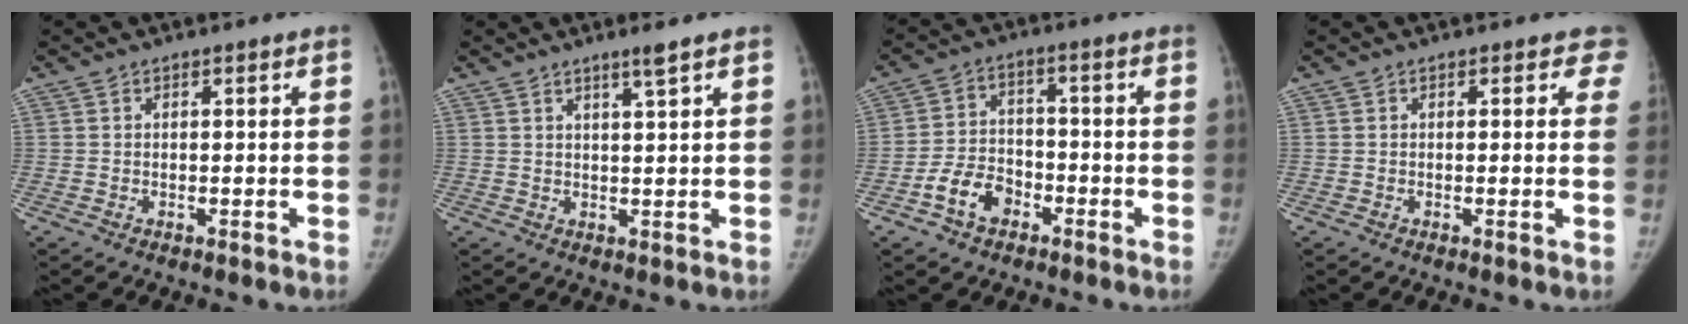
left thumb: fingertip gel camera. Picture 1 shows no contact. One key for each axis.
{"total": 2.7, "fx": 1.9, "fy": -0.3, "fz": 1.8, "tx": -0.031, "ty": -0.015, "tz": 0.038}
{"total": 7.5, "fx": -4.0, "fy": 5.1, "fz": 3.8, "tx": -0.058, "ty": 0.032, "tz": -0.070}
{"total": 2.6, "fx": 1.7, "fy": 1.6, "fz": 1.2, "tx": 0.017, "ty": -0.004, "tz": 0.002}